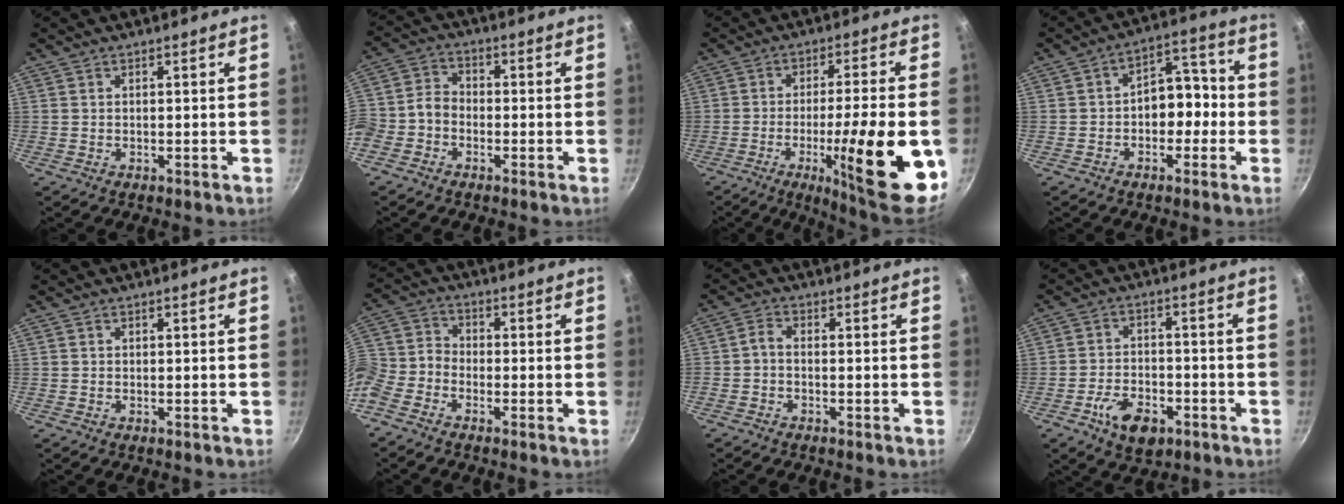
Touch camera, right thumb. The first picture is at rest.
{"total": 6.7, "force": [-2.8, 5.1, 3.3], "torque": [-0.060, 0.039, -0.072]}
{"total": 21.4, "force": [-5.9, 4.1, 20.2], "torque": [-0.272, 0.013, -0.081]}
{"total": 8.6, "force": [-1.6, 6.0, 5.9], "torque": [-0.026, 0.047, -0.033]}
{"total": 0.0}
{"total": 7.8, "force": [-4.5, 5.0, 4.0], "torque": [-0.091, 0.046, -0.115]}
{"total": 2.2, "force": [-1.2, 0.8, 1.7], "torque": [-0.052, 0.014, -0.031]}
{"total": 9.1, "force": [-4.6, 5.2, 5.9], "torque": [-0.088, 0.024, -0.076]}